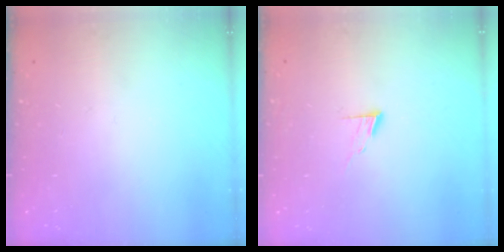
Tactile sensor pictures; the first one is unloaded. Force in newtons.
{"total": 6.0, "press": 5.9, "slide": 0.6}